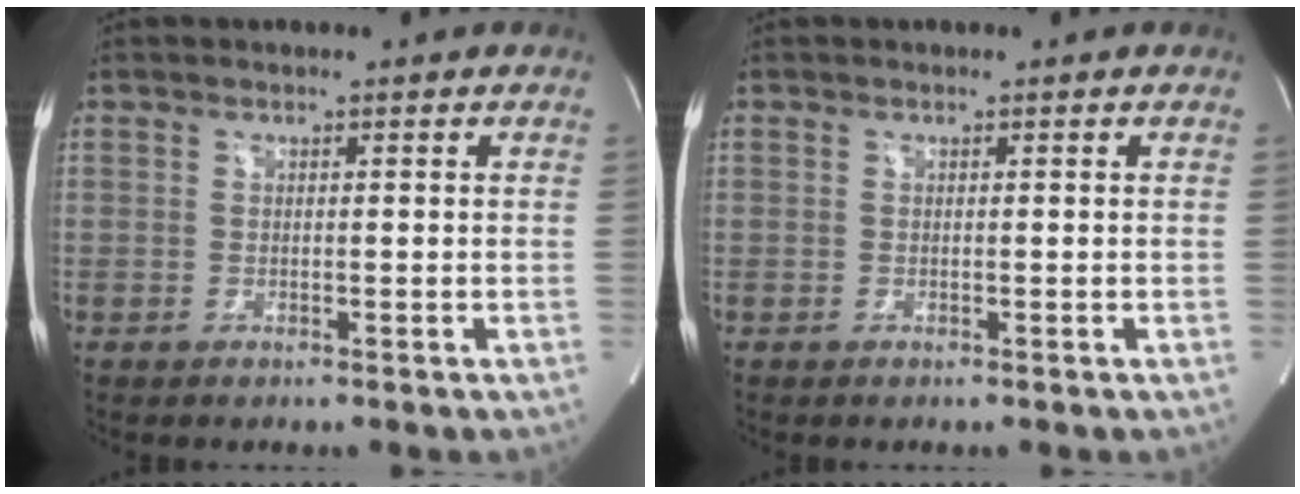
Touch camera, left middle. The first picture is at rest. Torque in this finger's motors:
{"motor_torque": [0.01, -0.01, -0.07, -0.01]}